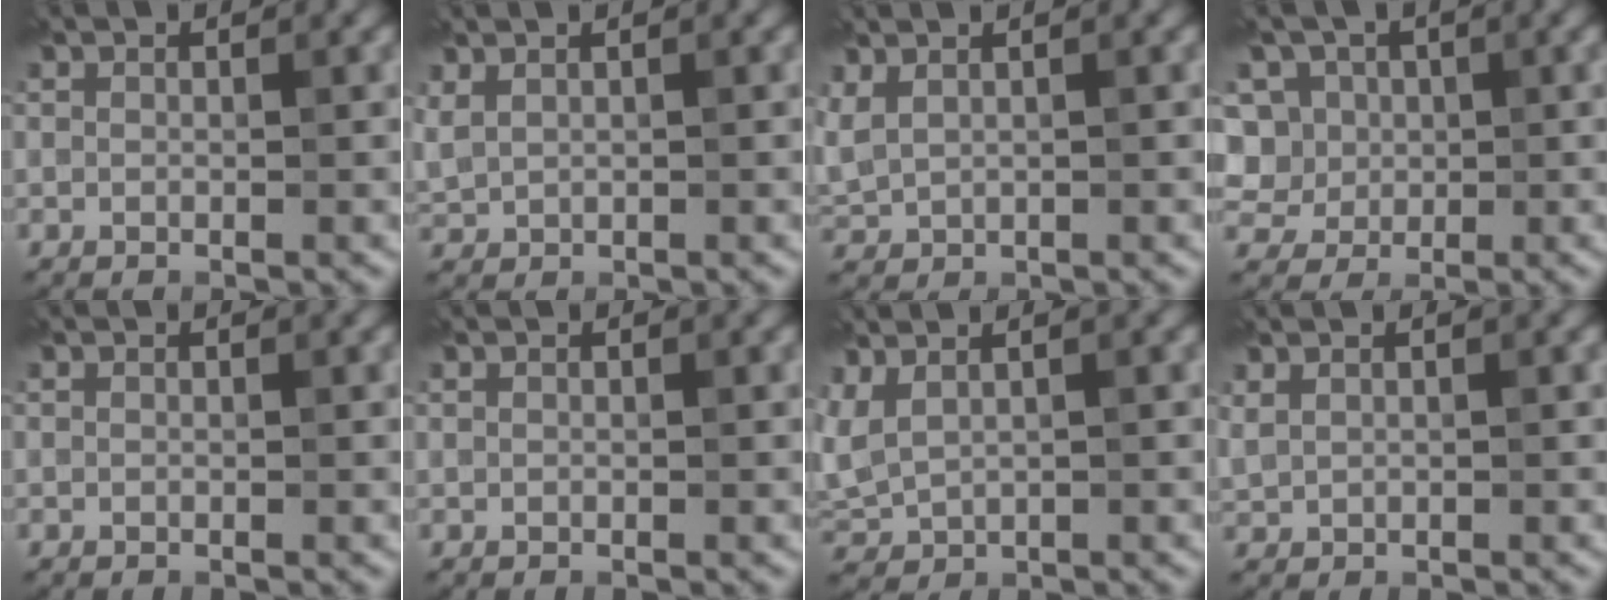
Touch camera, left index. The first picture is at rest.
{"total": 2.2, "force": [0.8, 1.3, 1.6], "torque": [-0.038, 0.006, 0.024]}
{"total": 3.2, "force": [1.2, 1.7, 2.5], "torque": [-0.064, 0.015, 0.032]}
{"total": 8.5, "force": [1.7, 7.5, 3.6], "torque": [-0.061, 0.042, -0.003]}
{"total": 0.0}
{"total": 0.0}
{"total": 4.1, "force": [1.6, 2.0, 3.2], "torque": [-0.081, 0.019, 0.041]}
{"total": 1.3, "force": [0.7, 0.7, 0.9], "torque": [-0.022, 0.004, 0.017]}